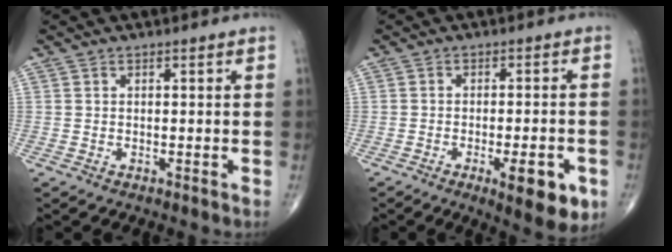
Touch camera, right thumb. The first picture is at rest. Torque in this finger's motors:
{"motor_torque": [1.19, 1.39, 0.03, -0.13, 0.22]}